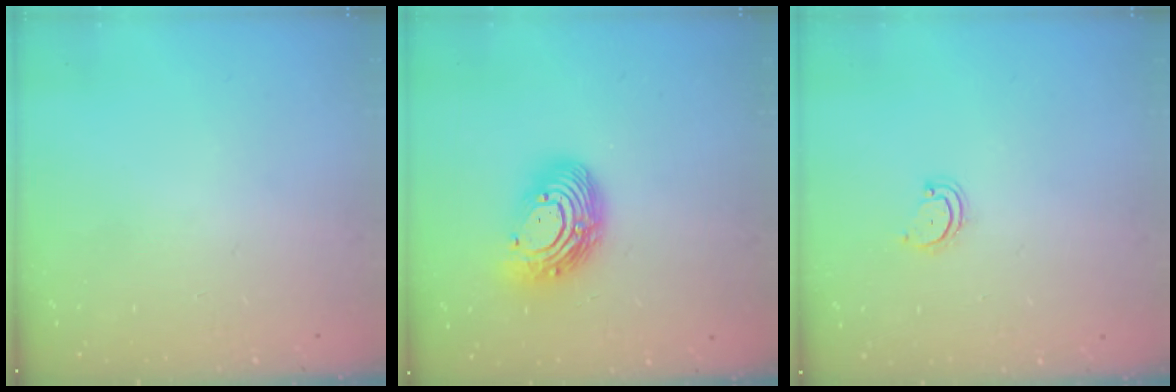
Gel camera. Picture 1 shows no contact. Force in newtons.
{"total": 14.0, "press": 14.0, "slide": 1.1}
{"total": 3.6, "press": 3.5, "slide": 0.4}